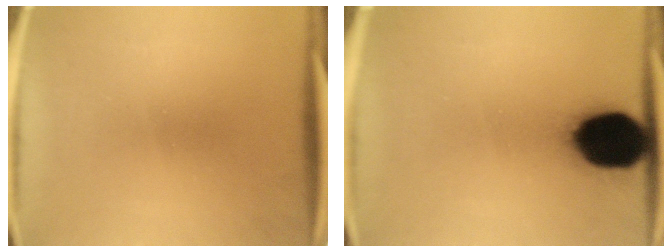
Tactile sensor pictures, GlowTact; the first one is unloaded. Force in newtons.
{"total": 19.4}